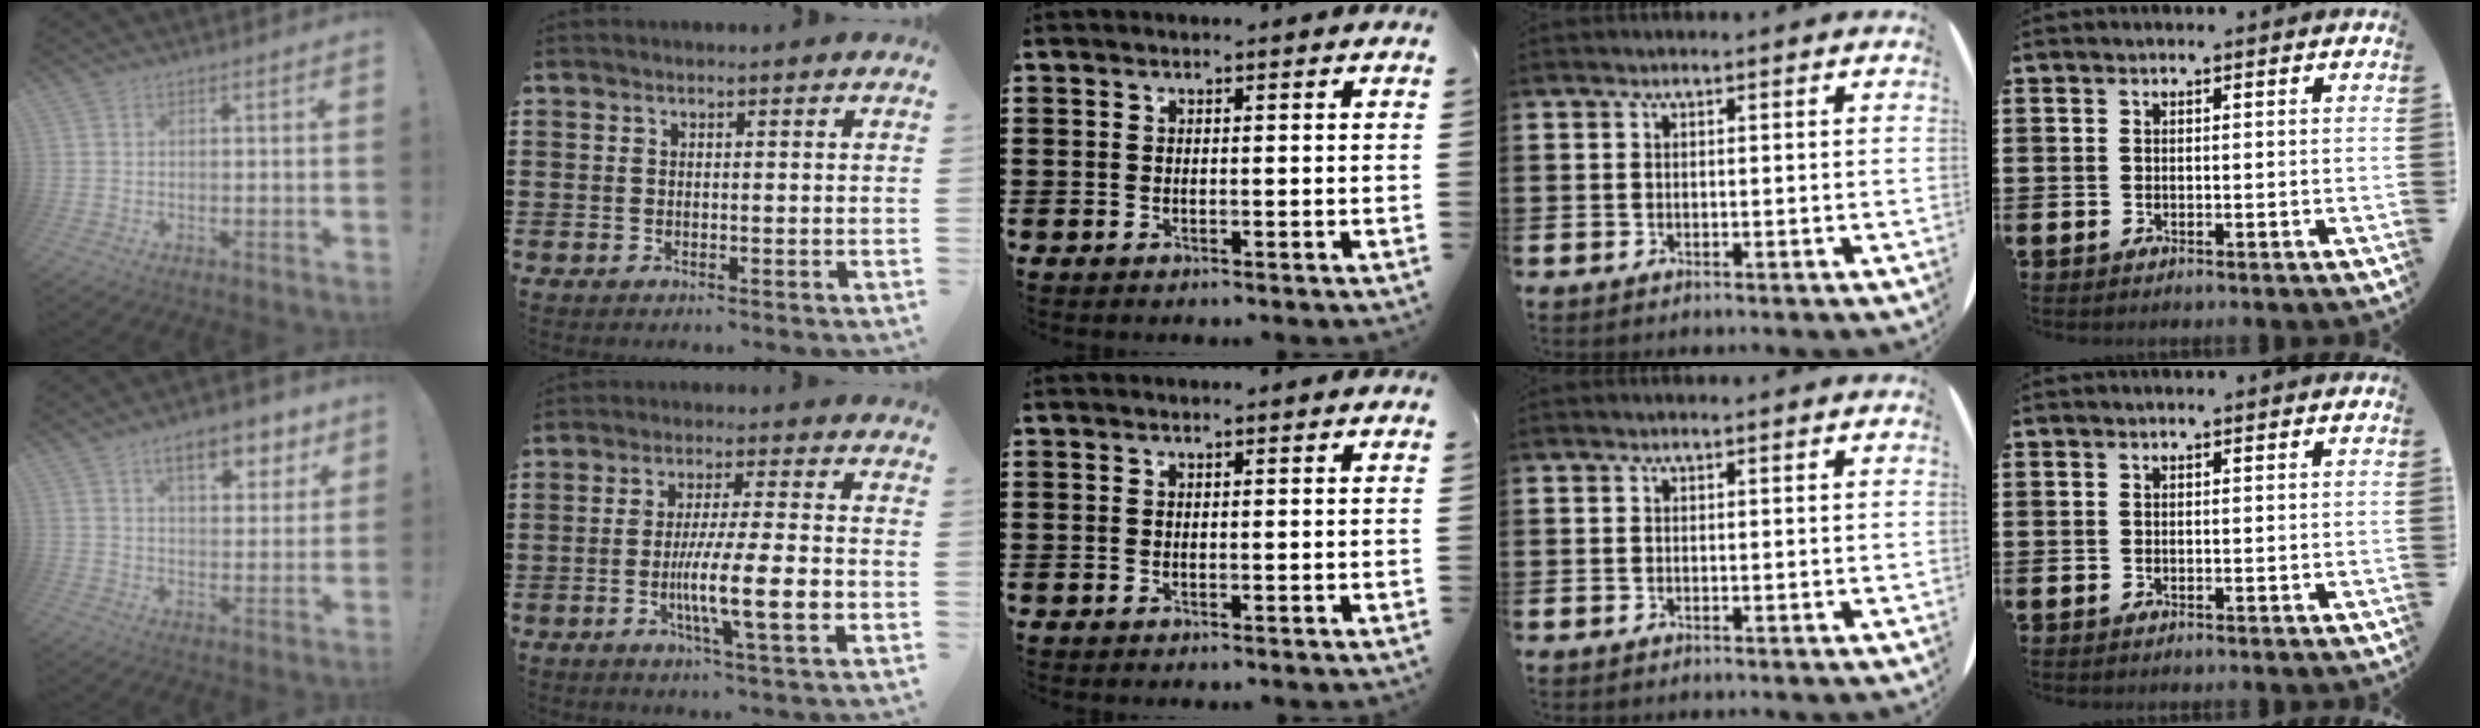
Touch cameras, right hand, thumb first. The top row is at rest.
{"thumb": {"total": 11.3, "force": [6.4, 4.5, 8.2], "torque": [-0.113, -0.028, 0.109]}, "index": {"total": 11.3, "force": [-2.9, 1.5, 10.8], "torque": [-0.204, -0.014, -0.052]}}